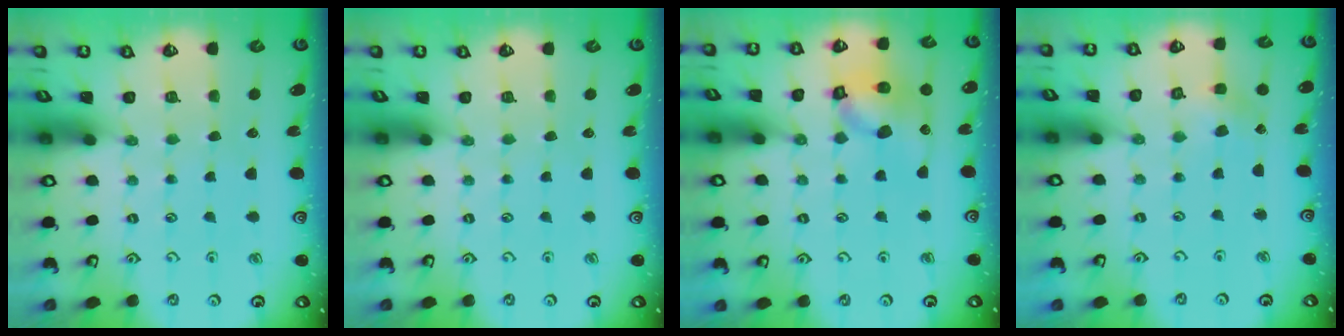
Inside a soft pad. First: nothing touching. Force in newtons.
{"total": 0.0}
{"total": 12.5, "press": 12.4, "slide": 1.7}
{"total": 2.2, "press": 2.2, "slide": 0.3}